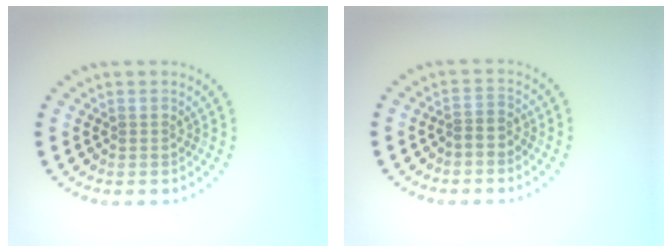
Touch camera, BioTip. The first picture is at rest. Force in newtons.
{"total": 1.1, "press": 0.8, "slide": 0.7}